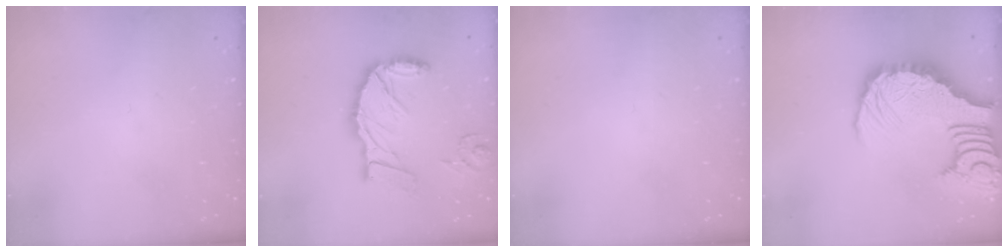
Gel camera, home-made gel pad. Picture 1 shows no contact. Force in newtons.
{"total": 16.6, "press": 16.5, "slide": 1.9}
{"total": 0.0}
{"total": 17.5, "press": 17.3, "slide": 1.9}